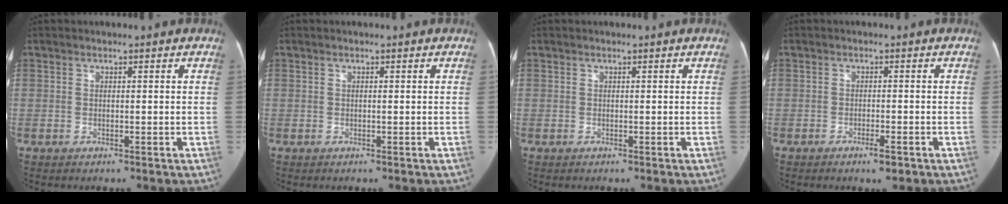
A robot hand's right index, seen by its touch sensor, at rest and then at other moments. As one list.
[{"total": 0.0}, {"total": 0.0}, {"total": 2.6, "force": [-1.6, 0.5, 2.0], "torque": [-0.031, -0.001, -0.023]}]